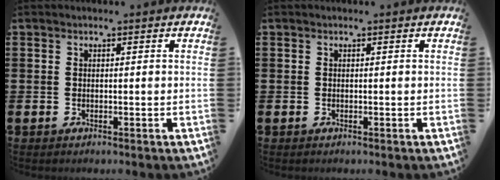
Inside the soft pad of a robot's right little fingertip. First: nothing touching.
{"total": 0.0}